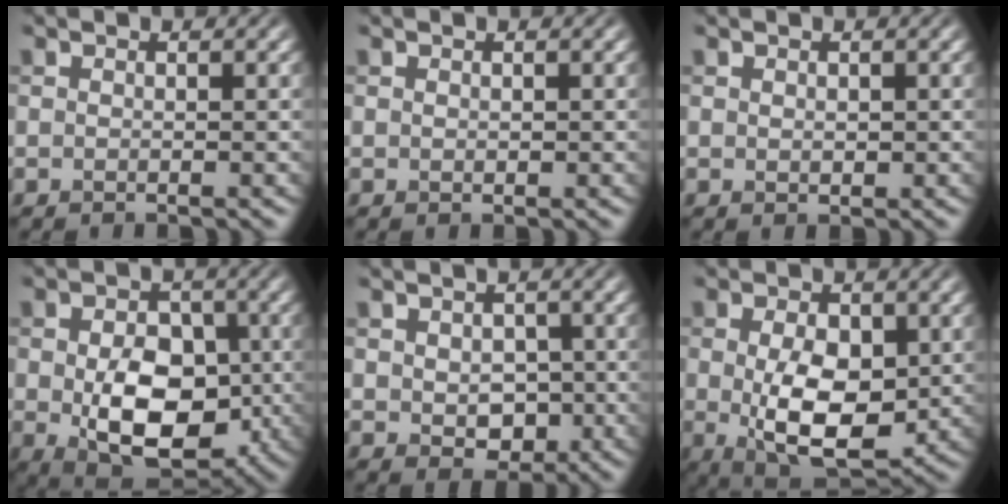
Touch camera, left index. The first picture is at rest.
{"total": 0.0}
{"total": 0.5, "force": [0.2, 0.3, 0.3], "torque": [-0.004, -0.001, 0.004]}
{"total": 8.6, "force": [-1.1, 5.6, 6.5], "torque": [-0.105, -0.015, -0.011]}
{"total": 3.2, "force": [-0.2, 2.4, 2.1], "torque": [-0.031, -0.009, 0.001]}
{"total": 7.5, "force": [-0.2, 4.1, 6.2], "torque": [-0.111, -0.012, 0.004]}